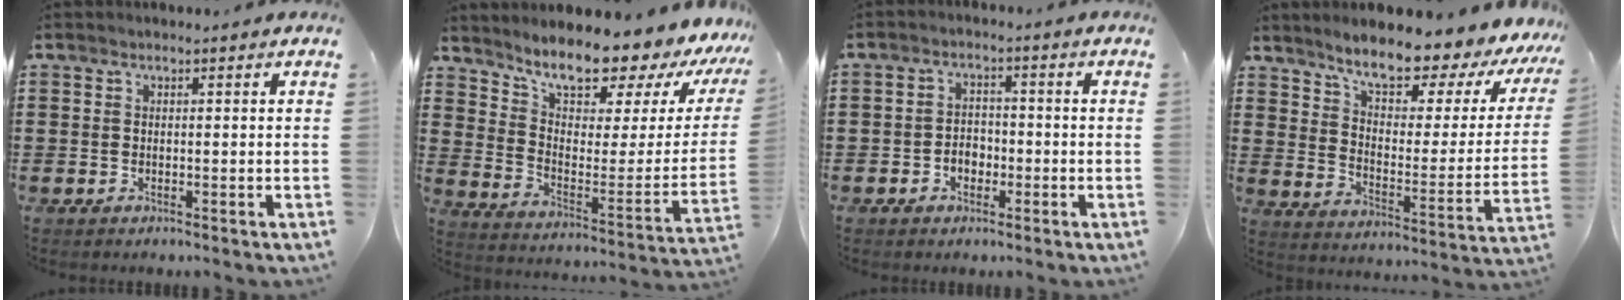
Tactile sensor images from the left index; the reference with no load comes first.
{"total": 10.1, "force": [9.3, 2.0, 3.4], "torque": [-0.076, -0.090, 0.152]}
{"total": 2.7, "force": [-1.3, 1.9, 1.3], "torque": [-0.026, 0.004, -0.028]}
{"total": 8.8, "force": [7.4, 2.0, 4.4], "torque": [-0.094, -0.056, 0.120]}